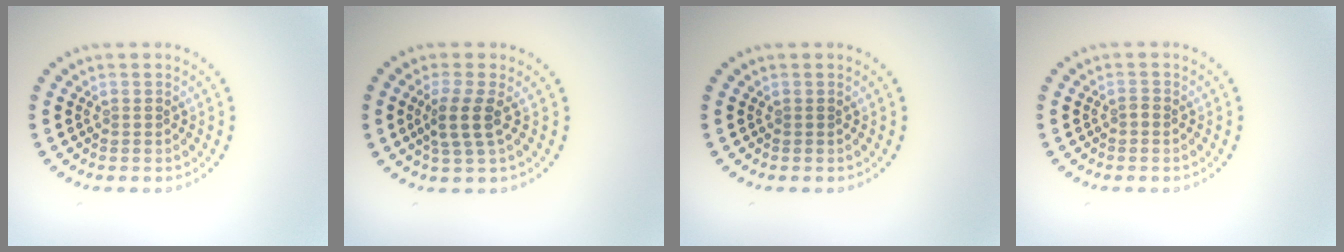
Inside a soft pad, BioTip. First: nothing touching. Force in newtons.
{"total": 2.7, "press": 2.2, "slide": 1.6}
{"total": 0.0}
{"total": 0.5, "press": 0.4, "slide": 0.4}